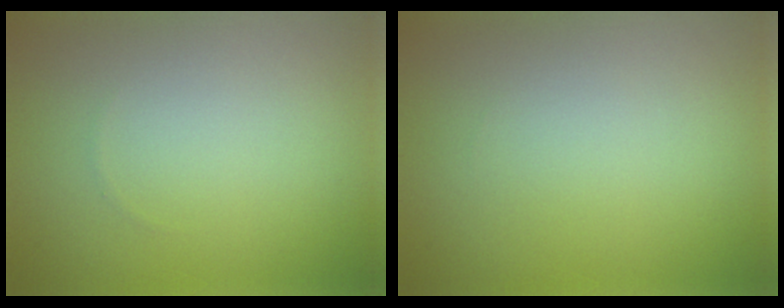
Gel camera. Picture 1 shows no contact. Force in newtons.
{"total": 0.0}